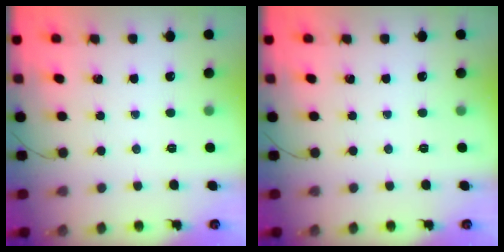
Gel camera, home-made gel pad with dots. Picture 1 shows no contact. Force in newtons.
{"total": 0.0}